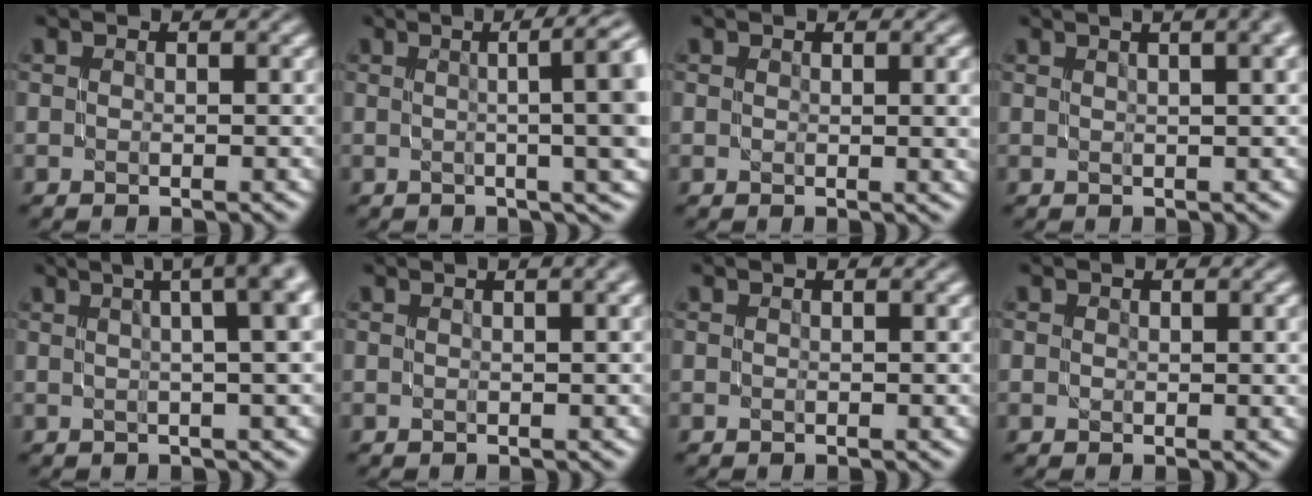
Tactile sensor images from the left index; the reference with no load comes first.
{"total": 10.8, "force": [1.8, 3.6, 10.0], "torque": [-0.067, 0.029, 0.009]}
{"total": 2.2, "force": [0.6, 0.7, 2.0], "torque": [-0.025, -0.002, 0.011]}
{"total": 9.8, "force": [5.1, 4.5, 7.1], "torque": [-0.023, 0.064, 0.023]}
{"total": 11.3, "force": [4.2, 4.8, 9.4], "torque": [-0.066, 0.065, 0.024]}
{"total": 4.0, "force": [1.9, 1.8, 3.1], "torque": [-0.015, 0.014, 0.001]}
{"total": 0.0}
{"total": 1.6, "force": [0.4, 0.9, 1.2], "torque": [-0.015, -0.002, 0.008]}